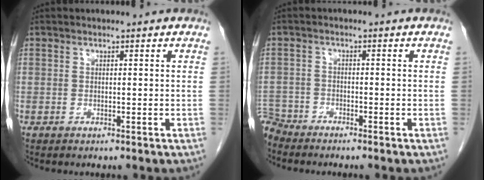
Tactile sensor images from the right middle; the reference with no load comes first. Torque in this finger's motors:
{"motor_torque": [0.08, -0.07, 0.08, -0.01]}